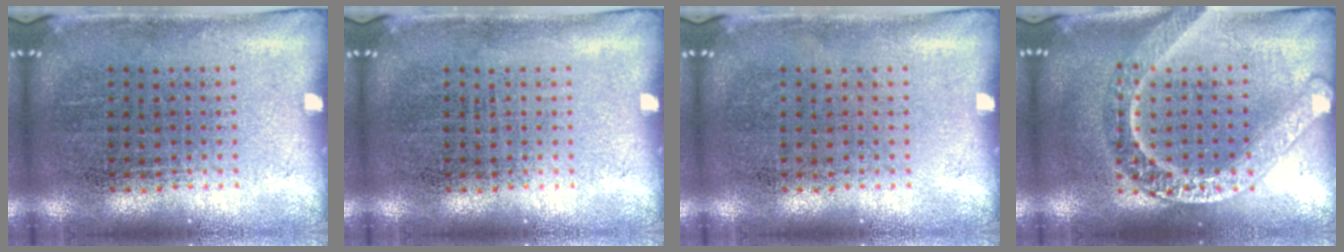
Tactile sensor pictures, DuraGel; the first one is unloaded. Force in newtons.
{"total": 0.0}
{"total": 0.0}
{"total": 2.9, "press": 2.9, "slide": 0.4}